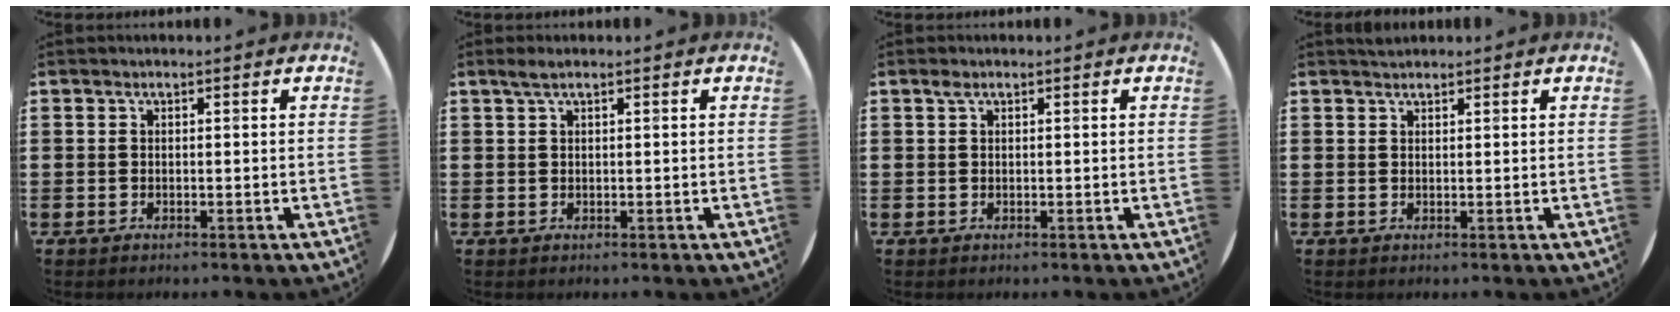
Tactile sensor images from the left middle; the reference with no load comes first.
{"total": 1.3, "force": [0.8, 0.1, 1.0], "torque": [-0.020, 0.002, 0.013]}
{"total": 0.7, "force": [0.4, 0.4, 0.4], "torque": [-0.001, 0.000, 0.006]}
{"total": 1.0, "force": [1.0, 0.2, 0.1], "torque": [-0.003, 0.001, 0.018]}